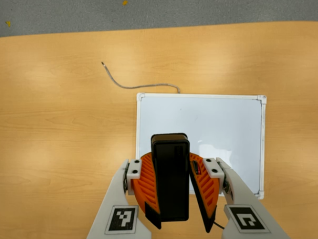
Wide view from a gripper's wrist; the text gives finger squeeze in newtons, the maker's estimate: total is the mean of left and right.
{"total": 9.9, "left": 10.0, "right": 9.8}